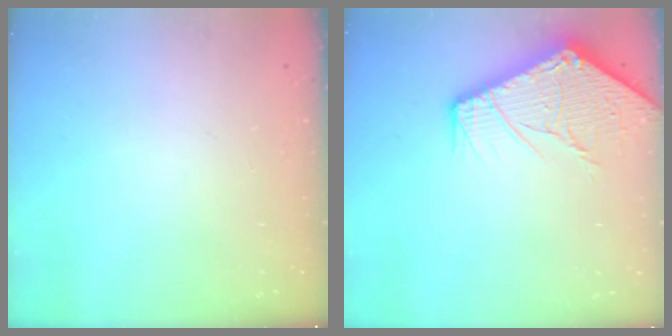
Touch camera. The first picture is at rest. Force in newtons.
{"total": 16.7, "press": 16.7, "slide": 1.1}